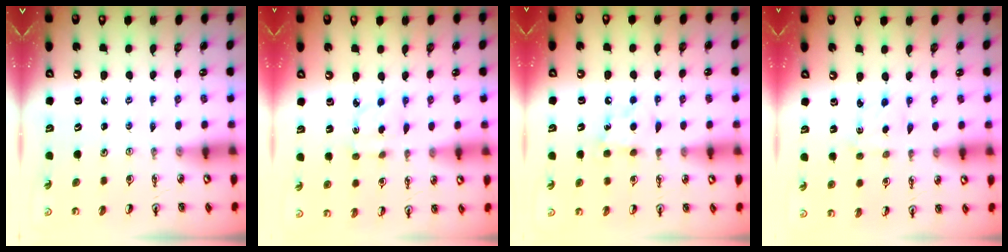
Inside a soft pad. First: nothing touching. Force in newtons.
{"total": 2.9, "press": 2.8, "slide": 0.8}
{"total": 5.9, "press": 5.9, "slide": 0.7}
{"total": 1.8, "press": 1.6, "slide": 0.7}